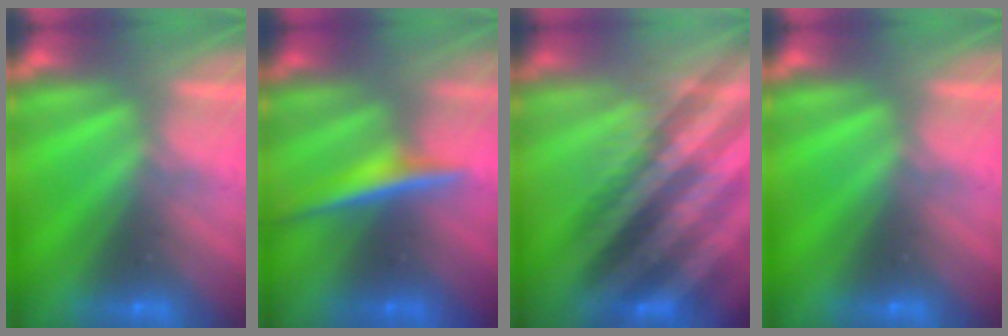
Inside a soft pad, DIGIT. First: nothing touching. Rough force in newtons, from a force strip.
{"total": 4.0}
{"total": 3.6}
{"total": 0.0}